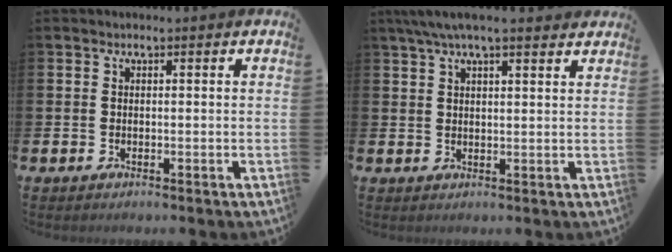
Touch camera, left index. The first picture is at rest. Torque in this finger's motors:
{"motor_torque": [1.07, -1.07, 0.53, 0.21]}